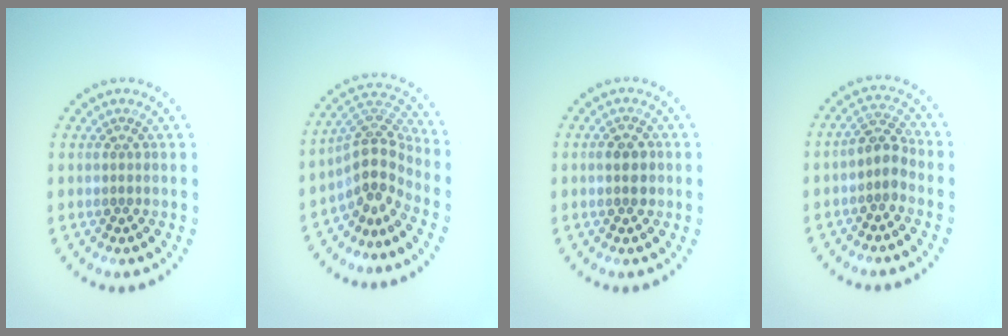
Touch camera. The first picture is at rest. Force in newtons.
{"total": 4.1, "press": 2.8, "slide": 3.0}
{"total": 1.8, "press": 1.8, "slide": 0.1}
{"total": 2.4, "press": 2.1, "slide": 1.2}